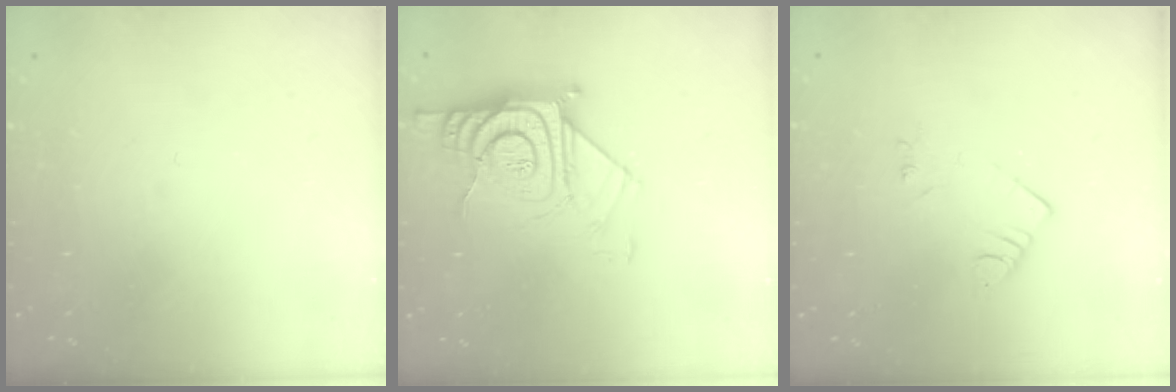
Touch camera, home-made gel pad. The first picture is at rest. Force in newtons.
{"total": 15.1, "press": 15.0, "slide": 1.0}
{"total": 2.6, "press": 2.6, "slide": 0.3}